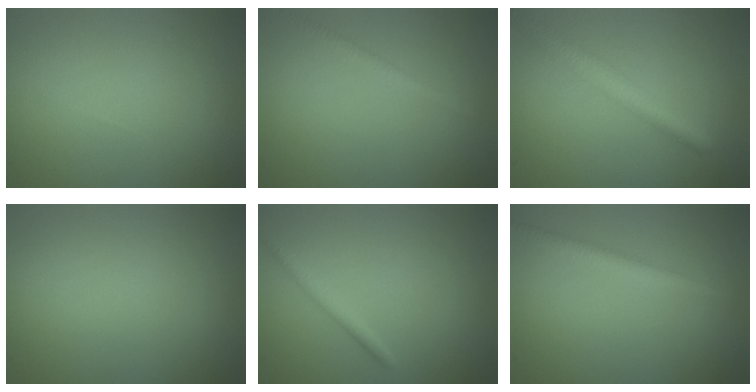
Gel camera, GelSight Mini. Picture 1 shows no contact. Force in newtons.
{"total": 1.4, "press": 1.4, "slide": 0.0}
{"total": 3.5, "press": 3.5, "slide": 0.1}
{"total": 0.0}
{"total": 1.4, "press": 1.4, "slide": 0.0}
{"total": 2.2, "press": 2.1, "slide": 0.0}